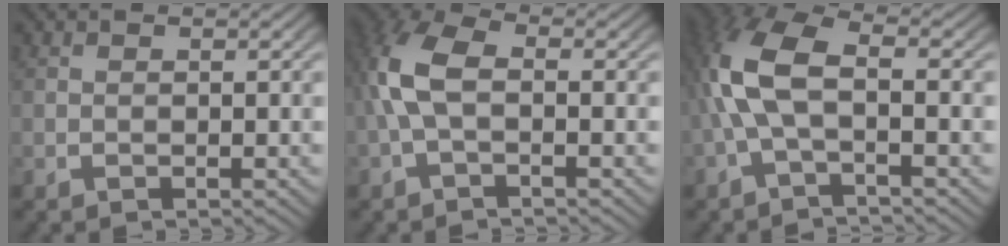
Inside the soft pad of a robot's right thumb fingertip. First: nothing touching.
{"total": 5.6, "force": [0.1, 3.4, 4.5], "torque": [-0.120, -0.004, 0.003]}
{"total": 7.3, "force": [-0.1, 3.9, 6.2], "torque": [-0.155, -0.004, -0.002]}